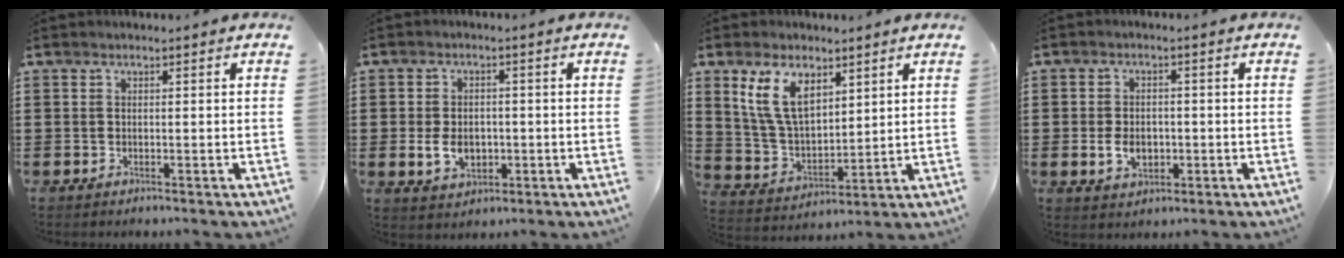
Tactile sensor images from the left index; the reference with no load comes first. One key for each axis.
{"total": 4.6, "fx": -0.8, "fy": 3.3, "fz": 3.1, "tx": -0.060, "ty": 0.000, "tz": -0.018}
{"total": 9.8, "fx": 5.5, "fy": 5.3, "fz": 6.1, "tx": -0.140, "ty": 0.003, "tz": 0.102}
{"total": 4.1, "fx": -0.7, "fy": 2.9, "fz": 2.8, "tx": -0.056, "ty": -0.002, "tz": -0.018}